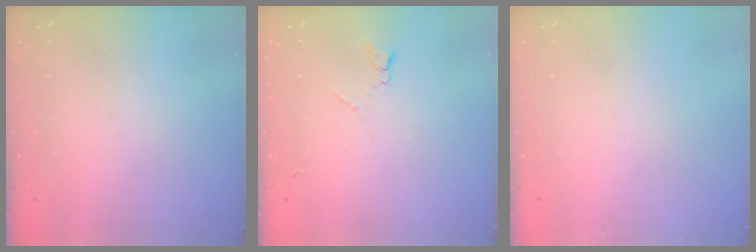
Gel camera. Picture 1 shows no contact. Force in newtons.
{"total": 4.0, "press": 4.0, "slide": 0.6}
{"total": 0.0}